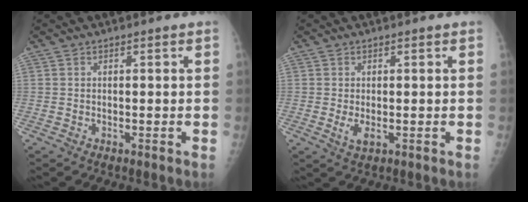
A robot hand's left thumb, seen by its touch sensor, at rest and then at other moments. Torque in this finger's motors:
{"motor_torque": [-0.01, 0.03, 0.33, -0.21, 0.06]}